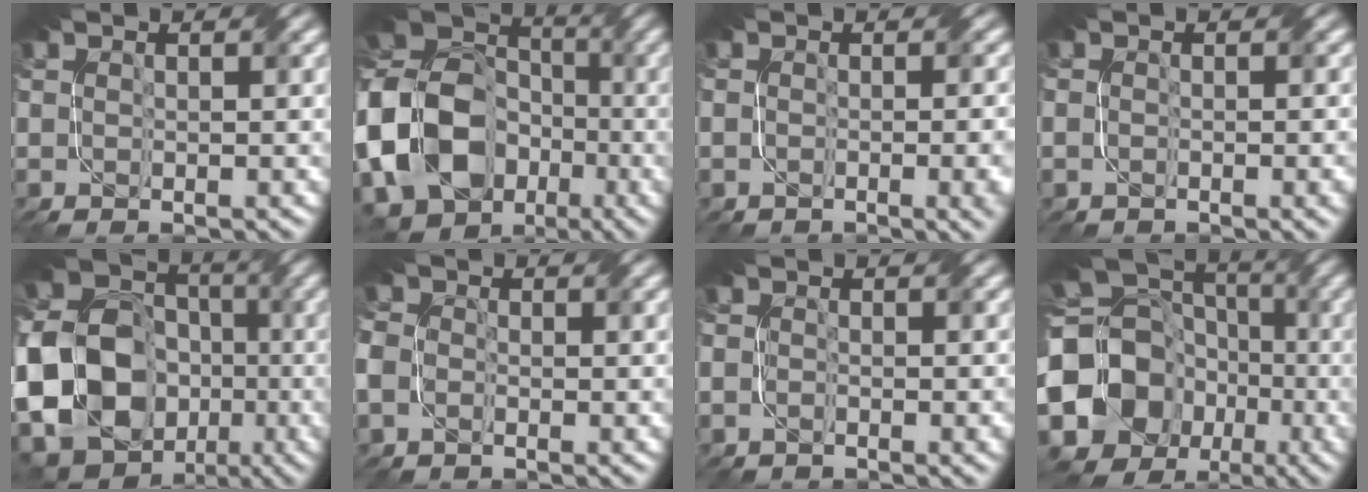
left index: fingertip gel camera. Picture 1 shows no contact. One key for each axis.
{"total": 15.5, "fx": -4.6, "fy": 12.7, "fz": 7.6, "tx": -0.175, "ty": -0.003, "tz": -0.094}
{"total": 5.1, "fx": -1.1, "fy": 2.6, "fz": 4.3, "tx": -0.011, "ty": 0.006, "tz": -0.009}
{"total": 2.5, "fx": -0.5, "fy": 1.5, "fz": 2.0, "tx": -0.011, "ty": 0.006, "tz": -0.006}
{"total": 26.5, "fx": -5.7, "fy": 24.3, "fz": 8.8, "tx": -0.199, "ty": -0.023, "tz": -0.135}
{"total": 3.0, "fx": -0.7, "fy": 2.7, "fz": 1.1, "tx": -0.019, "ty": 0.015, "tz": -0.021}
{"total": 2.2, "fx": -0.5, "fy": 1.6, "fz": 1.5, "tx": -0.009, "ty": 0.006, "tz": -0.015}
{"total": 16.8, "fx": -4.2, "fy": 14.9, "fz": 6.4, "tx": -0.126, "ty": -0.002, "tz": -0.105}